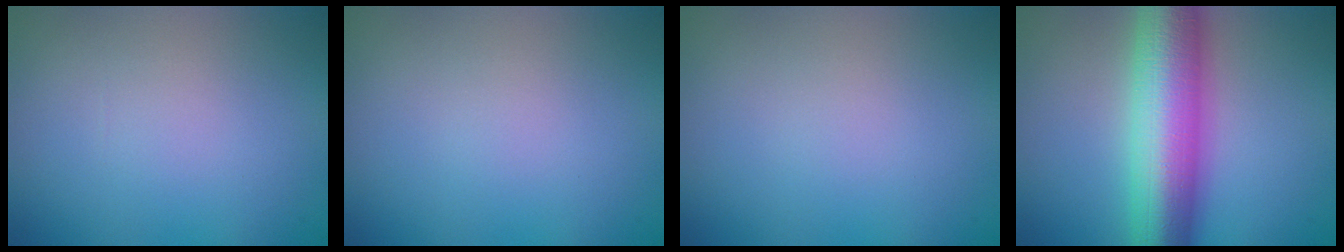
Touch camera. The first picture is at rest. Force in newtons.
{"total": 0.0}
{"total": 0.0}
{"total": 11.0, "press": 11.0, "slide": 0.0}